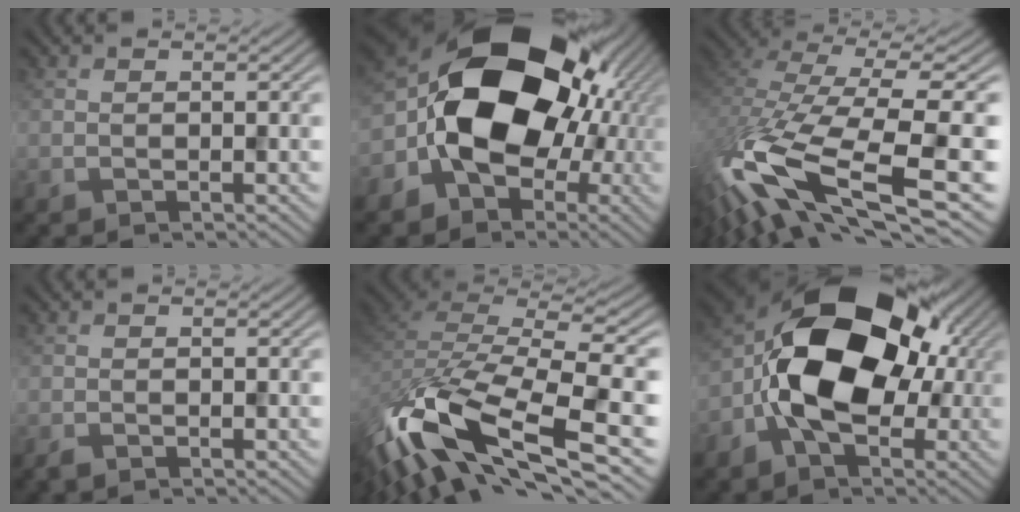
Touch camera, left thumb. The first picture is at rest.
{"total": 18.2, "force": [-0.5, 13.3, 12.4], "torque": [-0.211, -0.020, -0.007]}
{"total": 16.0, "force": [-6.0, 5.4, 13.8], "torque": [-0.319, -0.022, -0.093]}
{"total": 0.6, "force": [-0.5, 0.3, 0.2], "torque": [-0.003, -0.003, -0.009]}
{"total": 15.4, "force": [-7.0, 5.6, 12.6], "torque": [-0.291, -0.015, -0.119]}
{"total": 16.3, "force": [-1.0, 10.4, 12.6], "torque": [-0.198, 0.009, -0.033]}